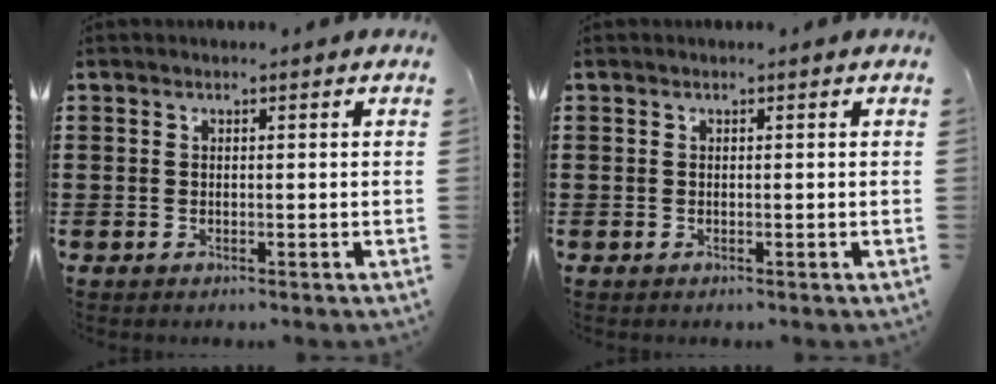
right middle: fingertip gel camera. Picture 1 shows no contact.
{"total": 0.0}